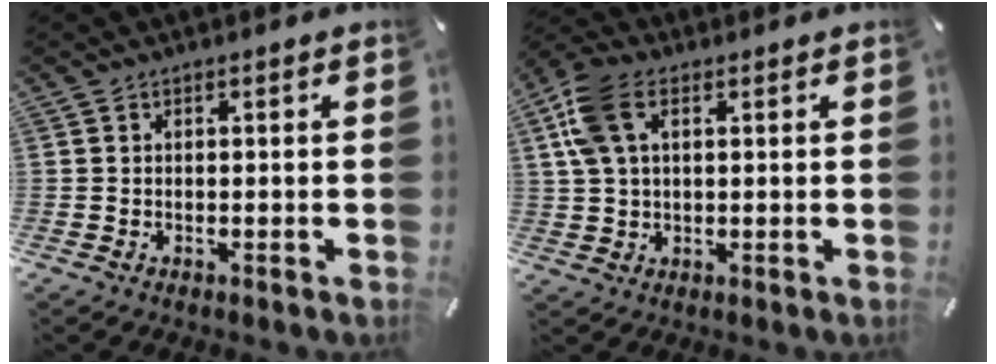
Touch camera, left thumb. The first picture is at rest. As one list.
[{"total": 10.0, "force": [3.5, 6.5, 6.8], "torque": [-0.164, 0.007, 0.066]}]